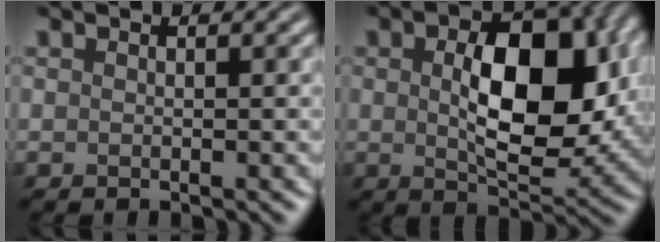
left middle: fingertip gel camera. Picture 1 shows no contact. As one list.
[{"total": 10.1, "force": [0.8, 5.4, 8.5], "torque": [-0.137, -0.002, 0.019]}]